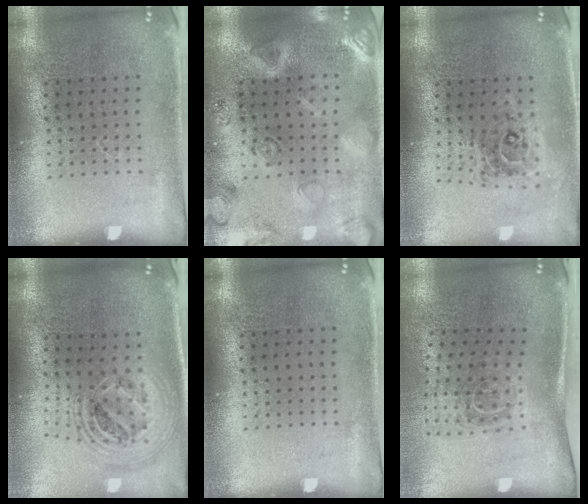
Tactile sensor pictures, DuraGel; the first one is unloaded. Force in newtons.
{"total": 2.9, "press": 2.9, "slide": 0.5}
{"total": 0.8, "press": 0.8, "slide": 0.1}
{"total": 2.3, "press": 1.8, "slide": 1.5}
{"total": 0.0}
{"total": 1.8, "press": 1.2, "slide": 1.4}